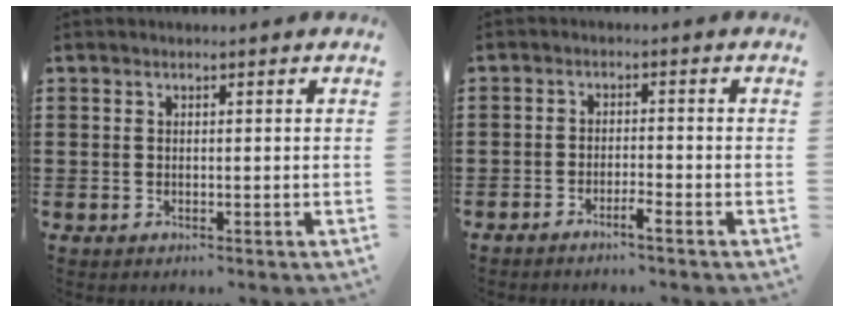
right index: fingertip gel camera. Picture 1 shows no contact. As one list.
[{"total": 1.9, "force": [-1.8, 0.0, 0.8], "torque": [-0.016, 0.001, -0.033]}]